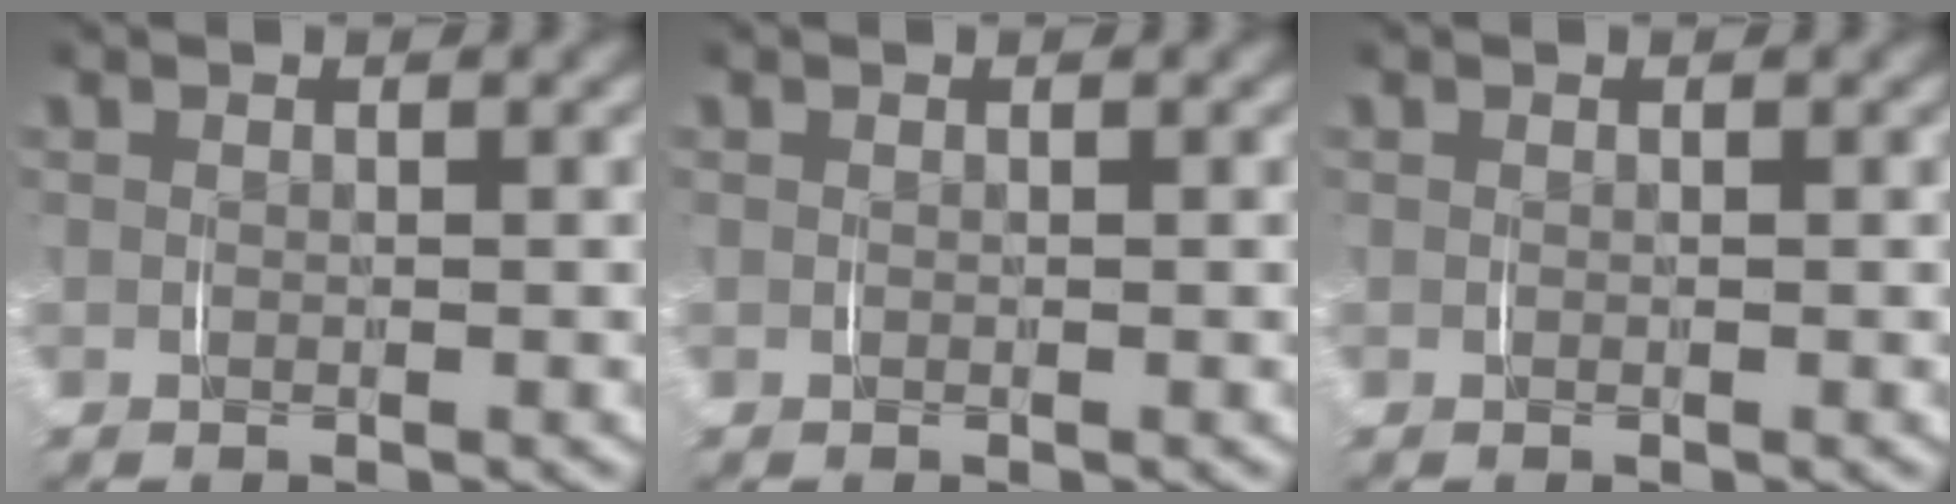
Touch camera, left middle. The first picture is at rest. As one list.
[{"total": 0.0}, {"total": 0.0}]